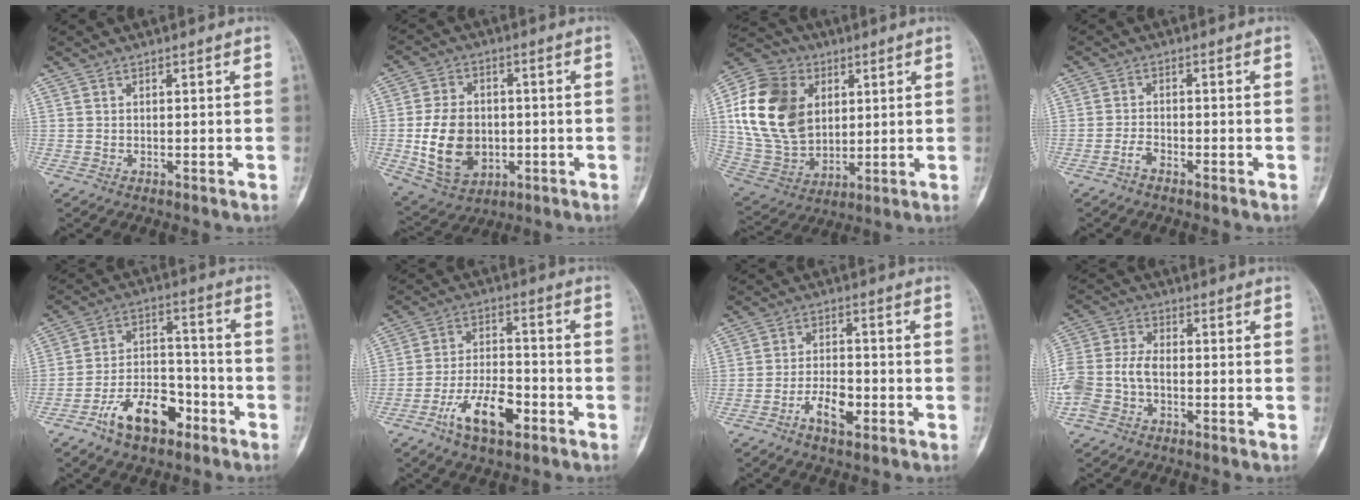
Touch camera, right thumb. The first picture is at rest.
{"total": 13.1, "force": [-1.9, 9.7, 8.7], "torque": [-0.135, 0.005, -0.020]}
{"total": 20.6, "force": [4.5, 15.2, 13.3], "torque": [-0.246, -0.005, 0.091]}
{"total": 2.0, "force": [-1.6, 0.7, 1.0], "torque": [-0.025, 0.011, -0.034]}
{"total": 12.8, "force": [-7.4, 6.8, 8.0], "torque": [-0.118, 0.060, -0.131]}
{"total": 10.9, "force": [-5.6, 4.9, 8.1], "torque": [-0.142, 0.030, -0.098]}
{"total": 6.0, "force": [-2.9, 2.7, 4.5], "torque": [-0.076, 0.020, -0.052]}
{"total": 9.4, "force": [-2.6, 6.1, 6.7], "torque": [-0.157, 0.024, -0.056]}